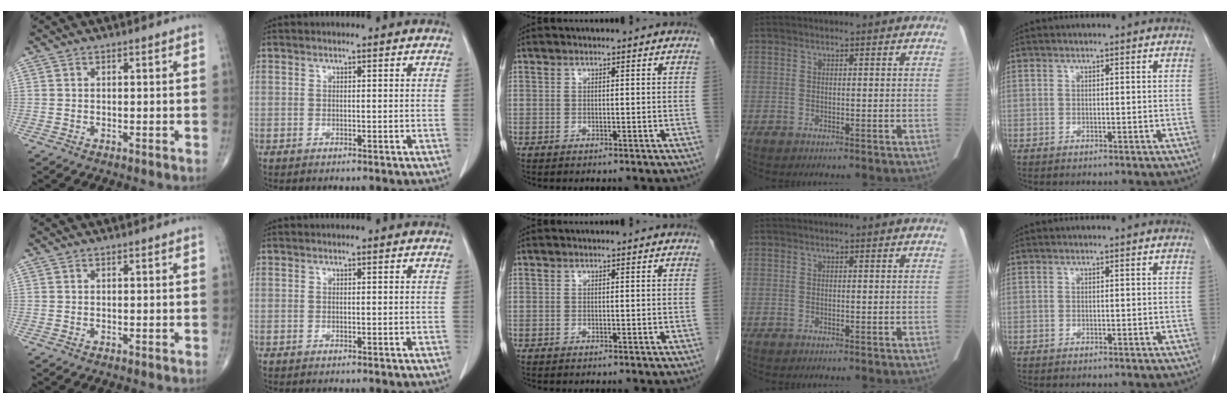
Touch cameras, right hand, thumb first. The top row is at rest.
{}